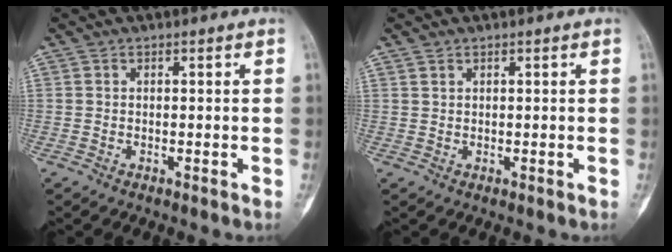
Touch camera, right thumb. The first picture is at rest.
{"total": 0.6, "force": [0.5, 0.3, 0.1], "torque": [-0.001, -0.003, 0.011]}